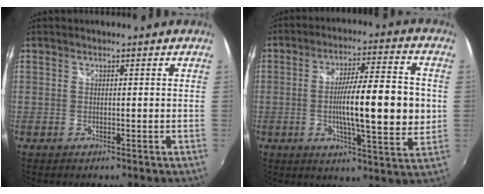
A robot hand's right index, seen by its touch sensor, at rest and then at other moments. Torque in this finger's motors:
{"motor_torque": [2.14, 0.00, 0.83, 0.21]}